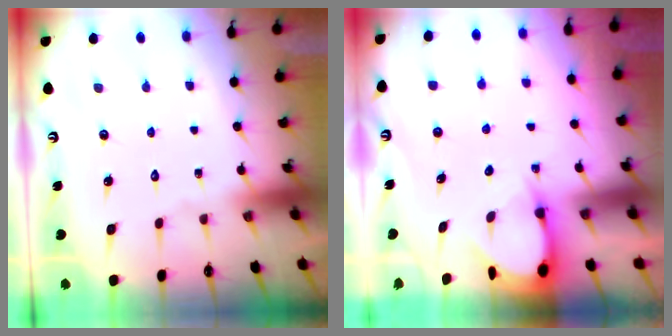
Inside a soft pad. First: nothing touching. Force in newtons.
{"total": 3.5, "press": 3.5, "slide": 0.4}